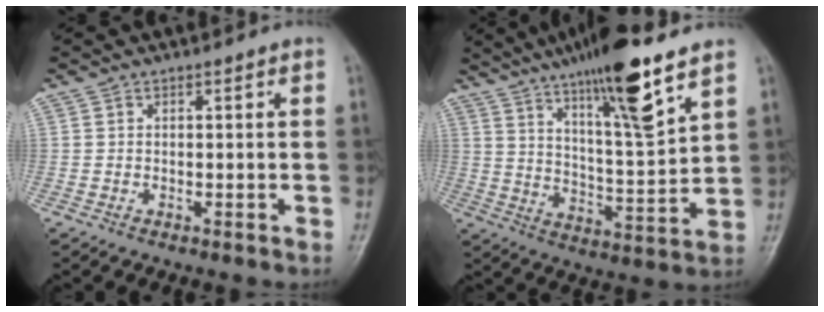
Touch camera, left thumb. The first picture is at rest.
{"total": 17.2, "force": [11.1, 2.4, 13.0], "torque": [-0.206, -0.057, 0.189]}